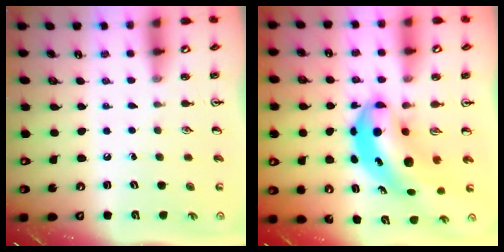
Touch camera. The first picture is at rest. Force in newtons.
{"total": 8.7, "press": 8.3, "slide": 2.3}